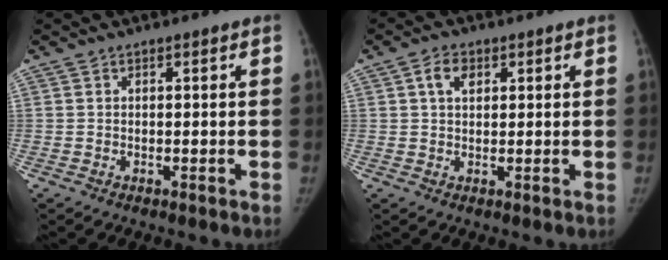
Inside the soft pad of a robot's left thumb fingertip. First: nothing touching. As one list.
[{"total": 3.7, "force": [1.4, 2.4, 2.4], "torque": [-0.037, 0.001, 0.025]}]